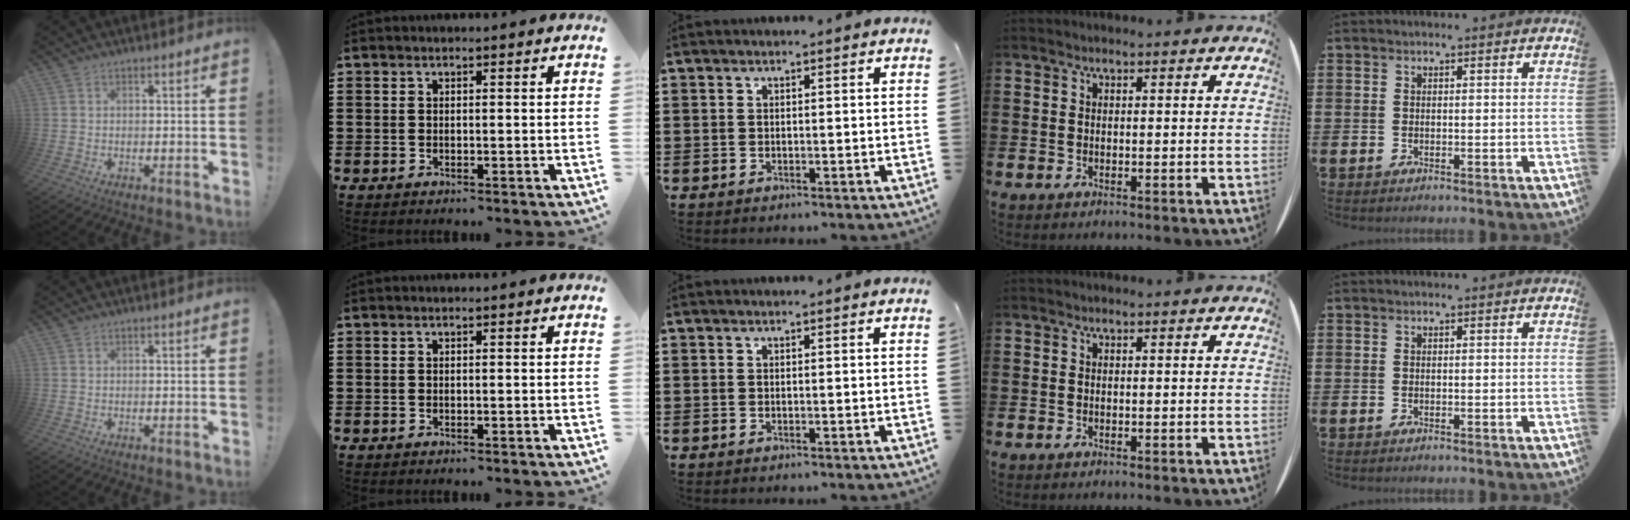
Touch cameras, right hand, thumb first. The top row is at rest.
{}